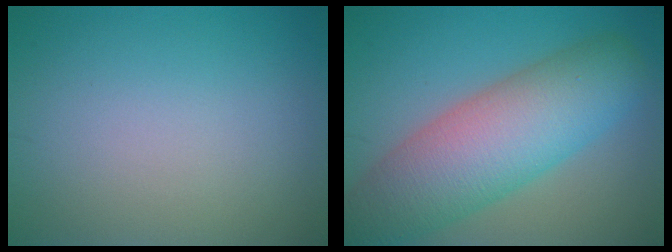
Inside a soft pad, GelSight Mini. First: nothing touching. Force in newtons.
{"total": 9.8, "press": 9.8, "slide": 0.4}